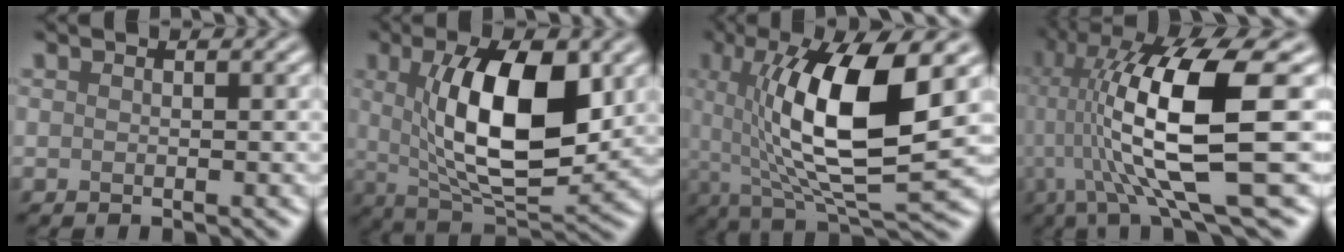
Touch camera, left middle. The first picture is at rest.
{"total": 11.0, "force": [1.9, 4.3, 10.0], "torque": [-0.158, -0.004, 0.035]}
{"total": 12.2, "force": [1.6, 3.7, 11.5], "torque": [-0.194, -0.003, 0.033]}
{"total": 13.1, "force": [0.3, 2.6, 12.8], "torque": [-0.223, 0.005, 0.011]}